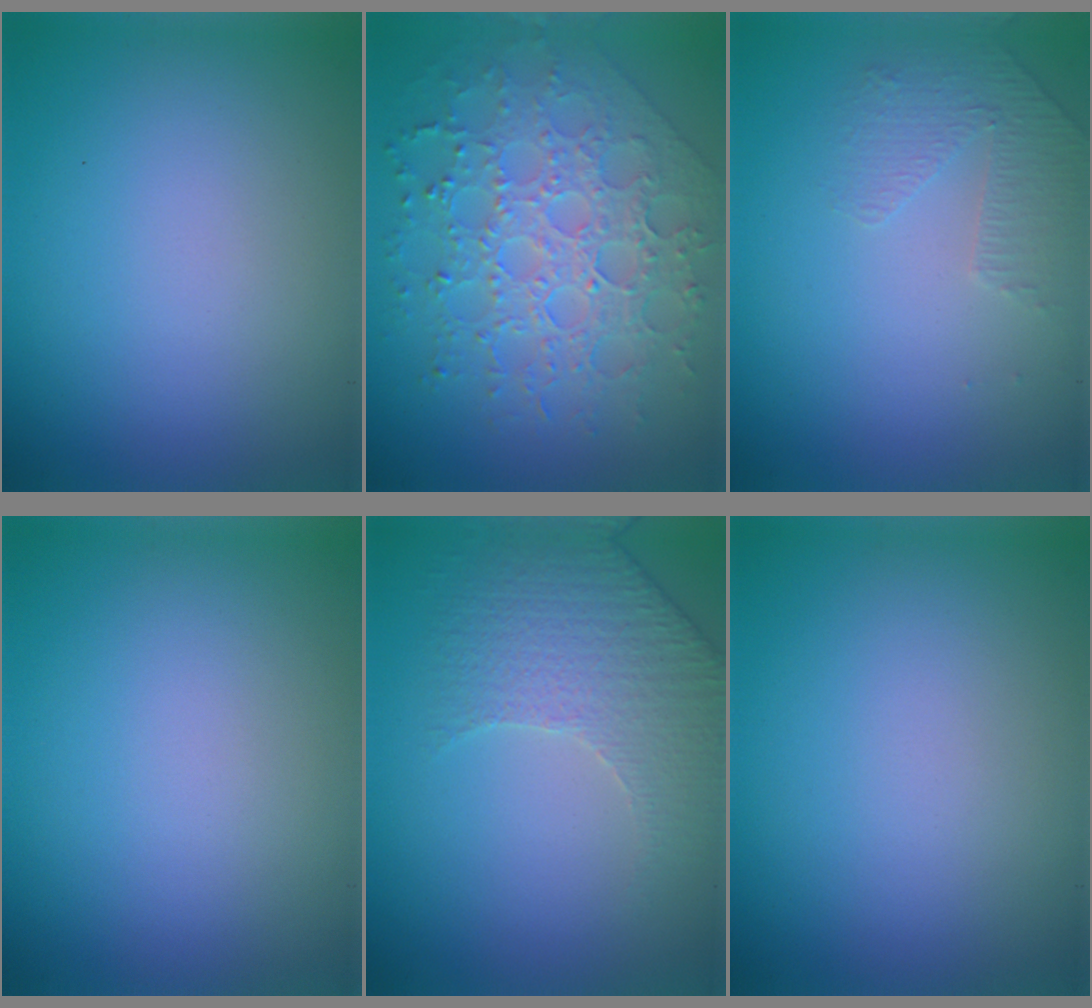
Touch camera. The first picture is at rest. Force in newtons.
{"total": 7.9, "press": 5.7, "slide": 5.5}
{"total": 1.4, "press": 0.9, "slide": 1.1}
{"total": 0.0}
{"total": 2.6, "press": 2.4, "slide": 1.0}
{"total": 0.0}